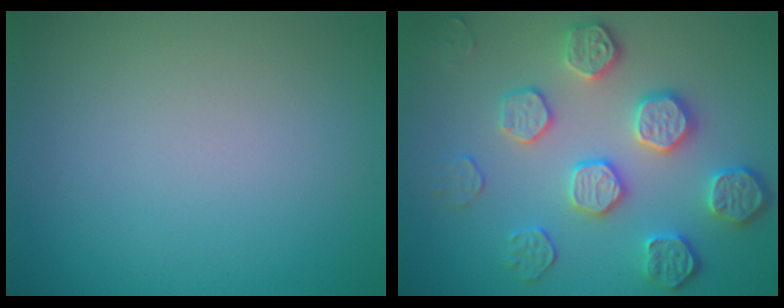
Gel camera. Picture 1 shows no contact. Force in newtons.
{"total": 4.7, "press": 4.3, "slide": 1.8}